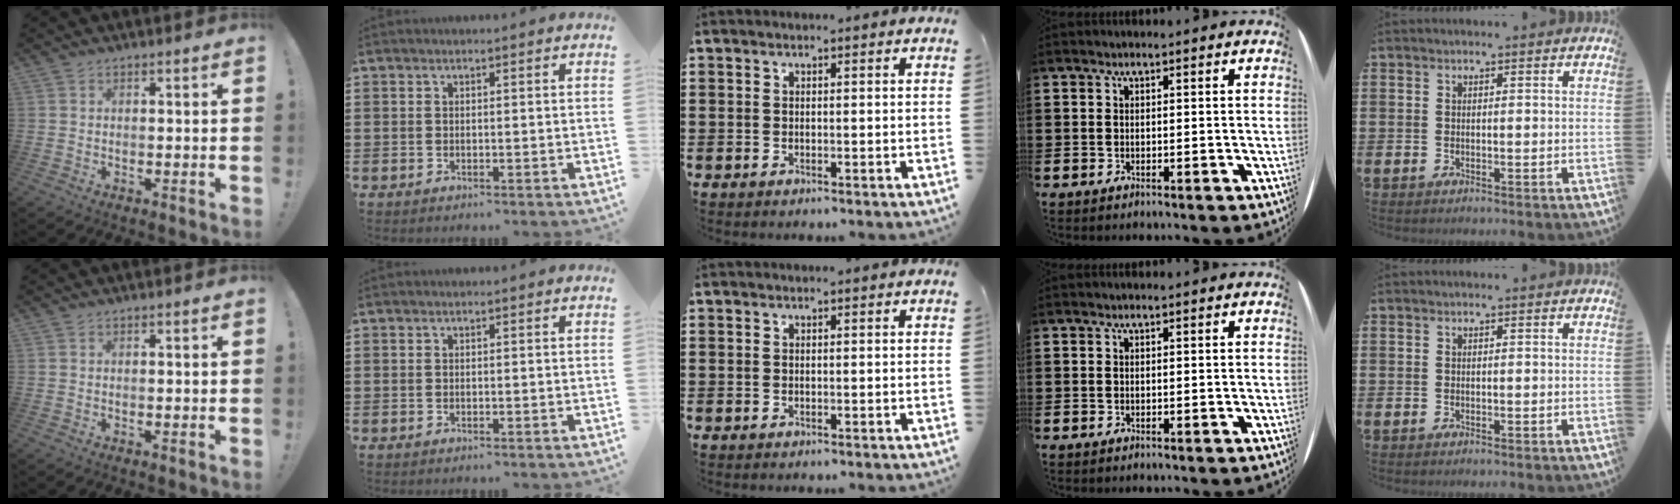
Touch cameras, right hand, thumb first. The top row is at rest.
{}